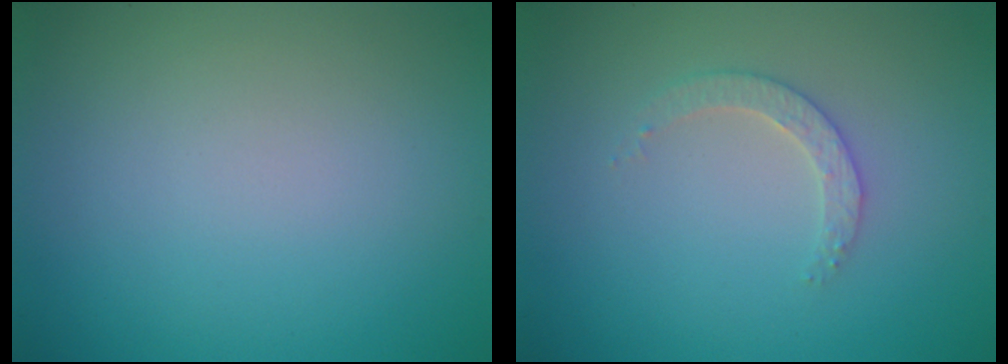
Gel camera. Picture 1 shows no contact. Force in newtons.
{"total": 1.9, "press": 1.8, "slide": 0.6}